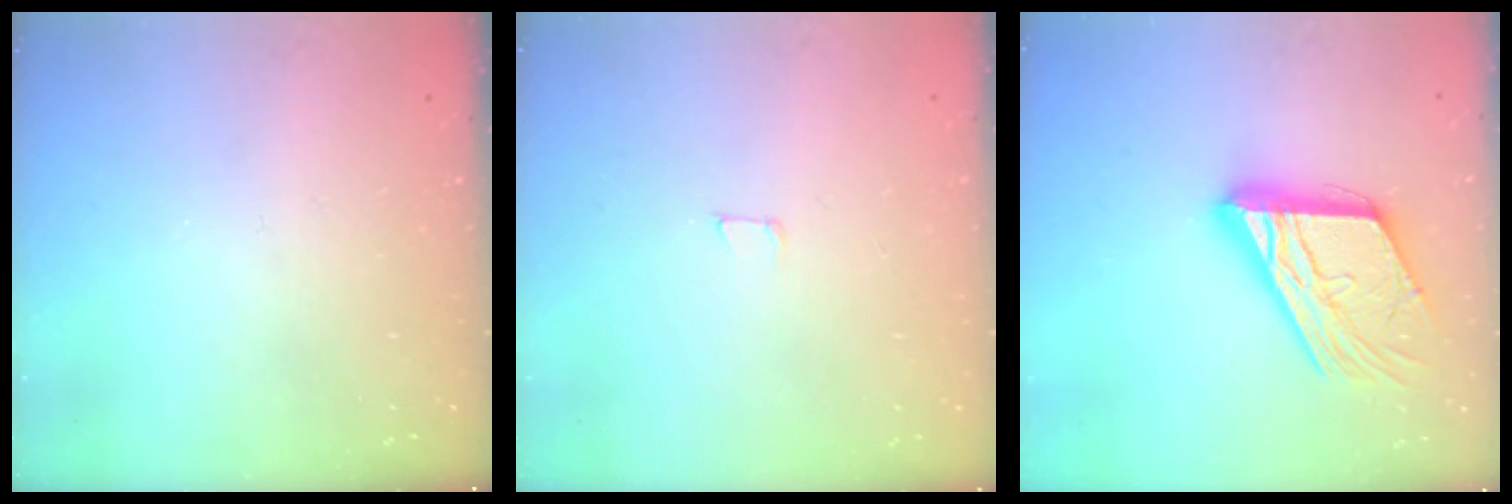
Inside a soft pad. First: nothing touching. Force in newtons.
{"total": 3.2, "press": 3.2, "slide": 0.2}
{"total": 21.7, "press": 21.6, "slide": 2.3}